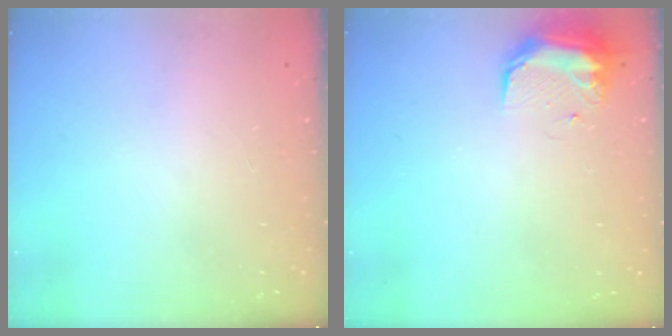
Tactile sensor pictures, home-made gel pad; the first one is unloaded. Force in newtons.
{"total": 9.1, "press": 9.0, "slide": 0.9}